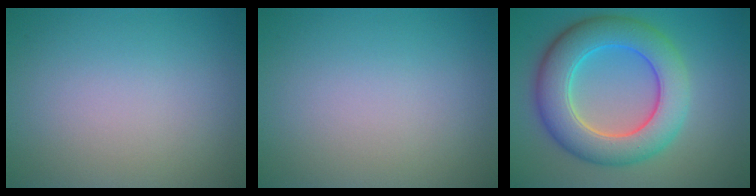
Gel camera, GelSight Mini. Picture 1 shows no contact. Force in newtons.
{"total": 0.0}
{"total": 8.5, "press": 8.4, "slide": 0.4}